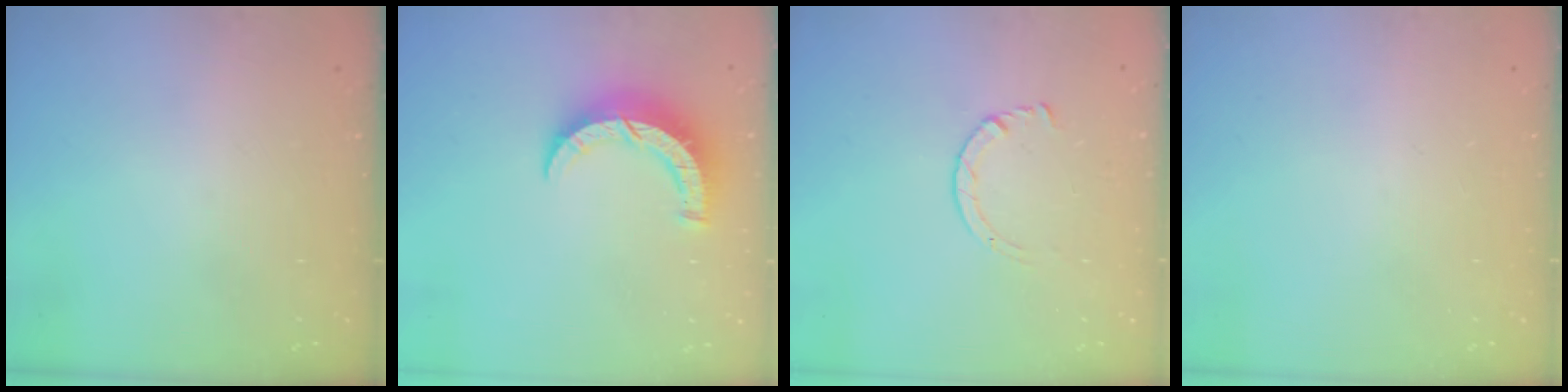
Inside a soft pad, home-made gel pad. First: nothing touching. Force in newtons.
{"total": 8.0, "press": 8.0, "slide": 0.4}
{"total": 2.9, "press": 2.8, "slide": 0.3}
{"total": 0.0}